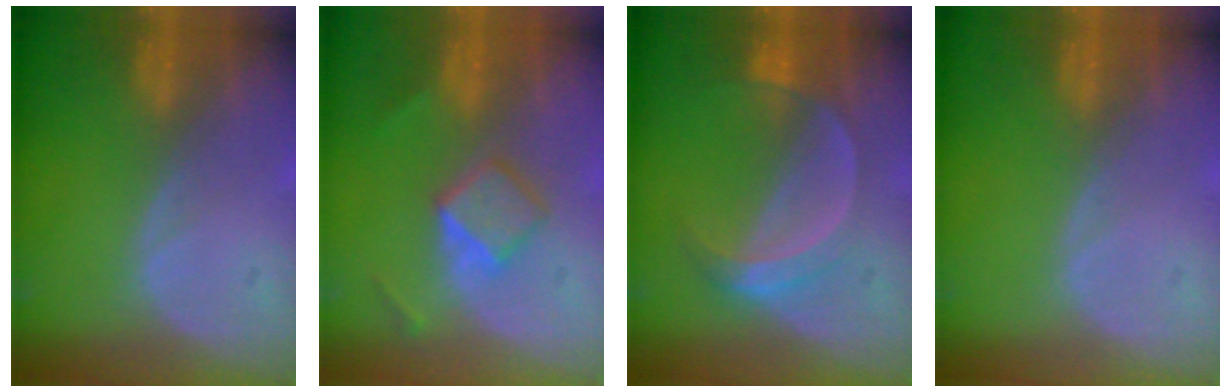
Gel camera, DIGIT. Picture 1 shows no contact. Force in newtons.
{"total": 5.2, "press": 4.5, "slide": 2.7}
{"total": 5.3, "press": 4.7, "slide": 2.3}
{"total": 0.0}